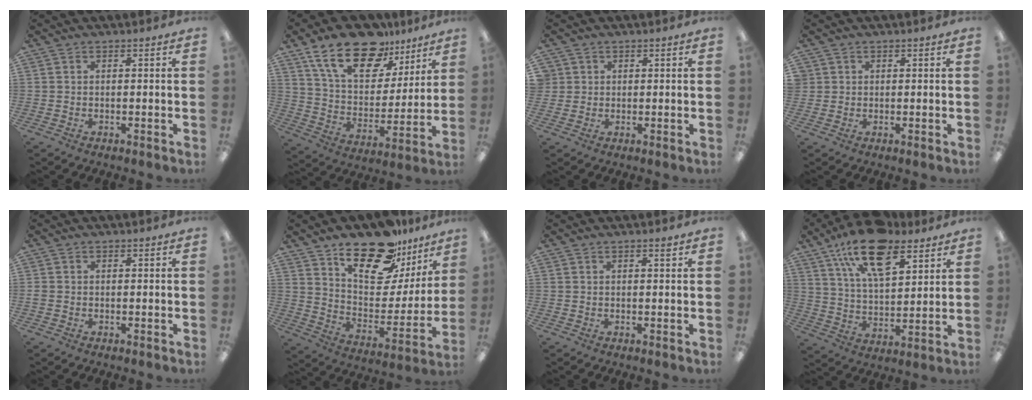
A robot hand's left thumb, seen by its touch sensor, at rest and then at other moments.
{"total": 20.2, "force": [13.5, 10.3, 10.9], "torque": [-0.193, -0.069, 0.240]}
{"total": 2.1, "force": [0.6, 2.0, -0.5], "torque": [0.010, -0.001, 0.009]}
{"total": 1.4, "force": [0.4, 1.3, -0.4], "torque": [0.015, -0.002, 0.005]}
{"total": 0.6, "force": [-0.3, 0.6, 0.1], "torque": [0.001, 0.001, -0.006]}
{"total": 21.2, "force": [16.2, 9.3, 10.1], "torque": [-0.152, -0.113, 0.279]}
{"total": 1.0, "force": [0.6, 0.2, 0.7], "torque": [-0.007, -0.003, 0.009]}
{"total": 17.8, "force": [11.1, 8.2, 11.2], "torque": [-0.187, -0.046, 0.192]}